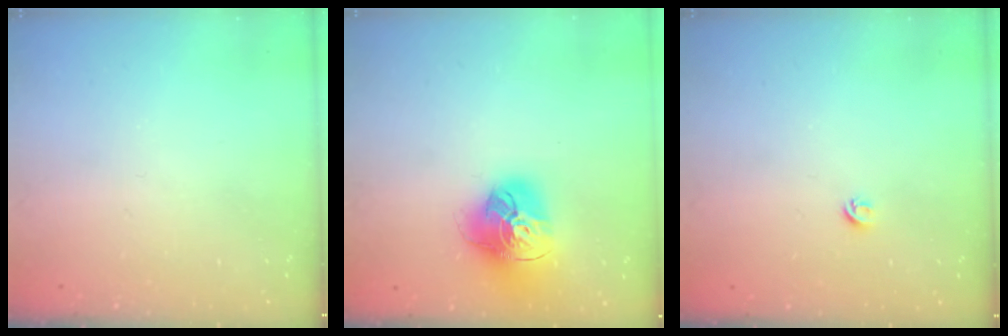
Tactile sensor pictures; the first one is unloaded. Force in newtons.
{"total": 18.3, "press": 18.2, "slide": 2.1}
{"total": 4.3, "press": 4.3, "slide": 0.4}